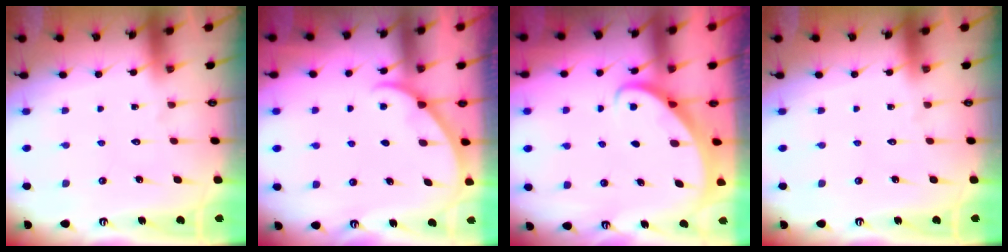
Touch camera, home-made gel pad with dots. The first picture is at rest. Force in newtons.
{"total": 1.8, "press": 1.8, "slide": 0.1}
{"total": 2.8, "press": 2.8, "slide": 0.2}
{"total": 0.0}